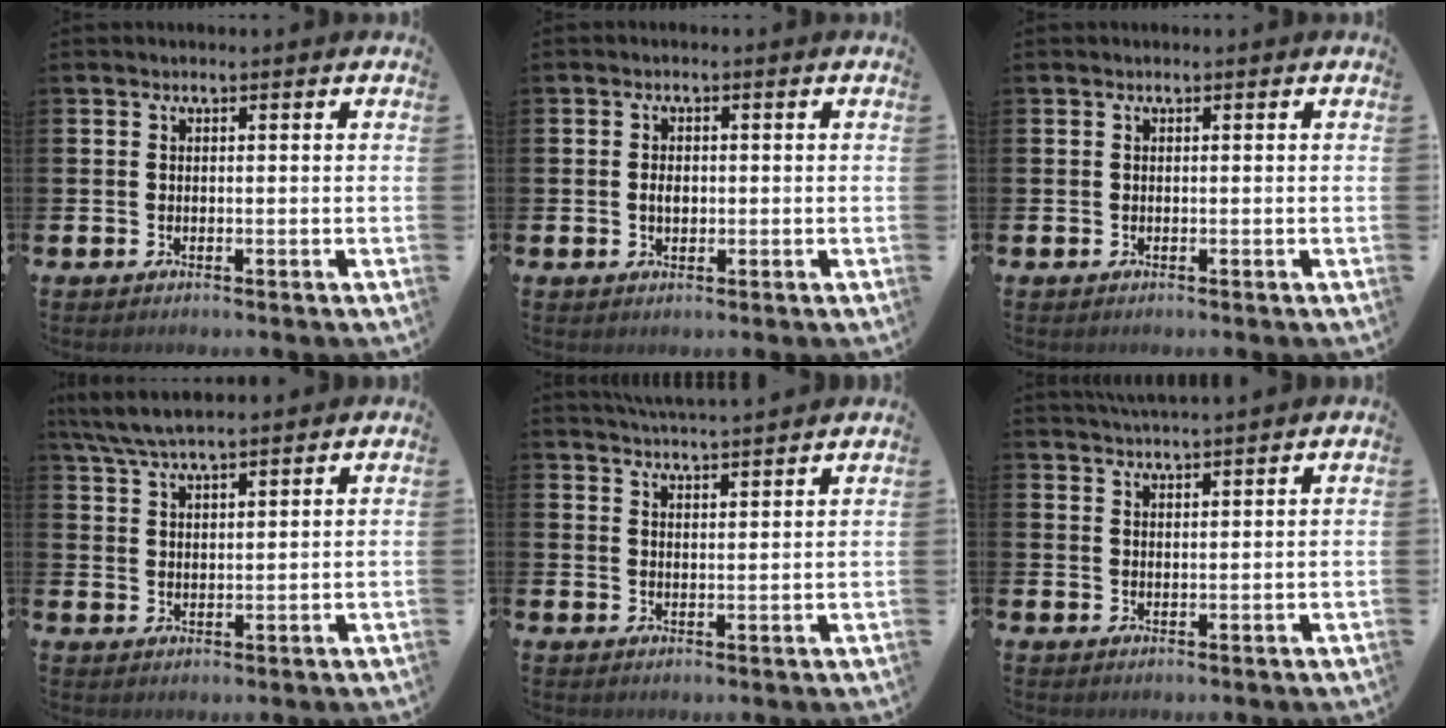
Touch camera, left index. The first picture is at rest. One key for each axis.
{"total": 2.0, "fx": 0.0, "fy": 1.3, "fz": 1.4, "tx": -0.019, "ty": 0.002, "tz": -0.004}
{"total": 0.0}
{"total": 6.0, "fx": 5.5, "fy": 0.8, "fz": 2.2, "tx": -0.065, "ty": -0.014, "tz": 0.102}
{"total": 4.6, "fx": 4.6, "fy": -0.3, "fz": 0.3, "tx": -0.014, "ty": -0.026, "tz": 0.082}
{"total": 3.1, "fx": 3.1, "fy": -0.4, "fz": 0.1, "tx": -0.005, "ty": -0.014, "tz": 0.057}